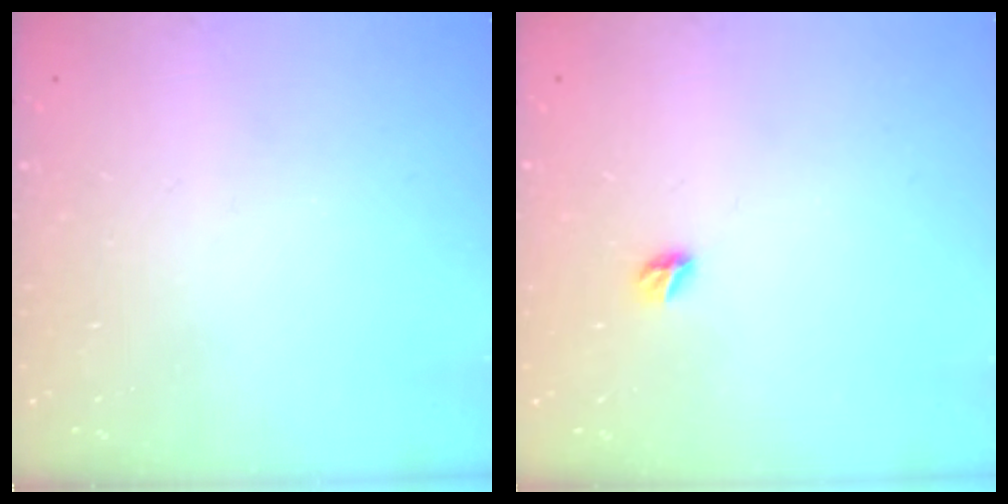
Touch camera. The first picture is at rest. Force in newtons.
{"total": 5.1, "press": 5.1, "slide": 0.5}